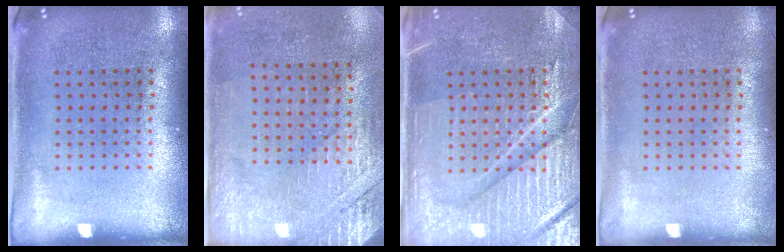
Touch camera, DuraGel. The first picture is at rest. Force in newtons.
{"total": 2.7, "press": 2.4, "slide": 1.3}
{"total": 4.5, "press": 4.4, "slide": 1.1}
{"total": 0.0}